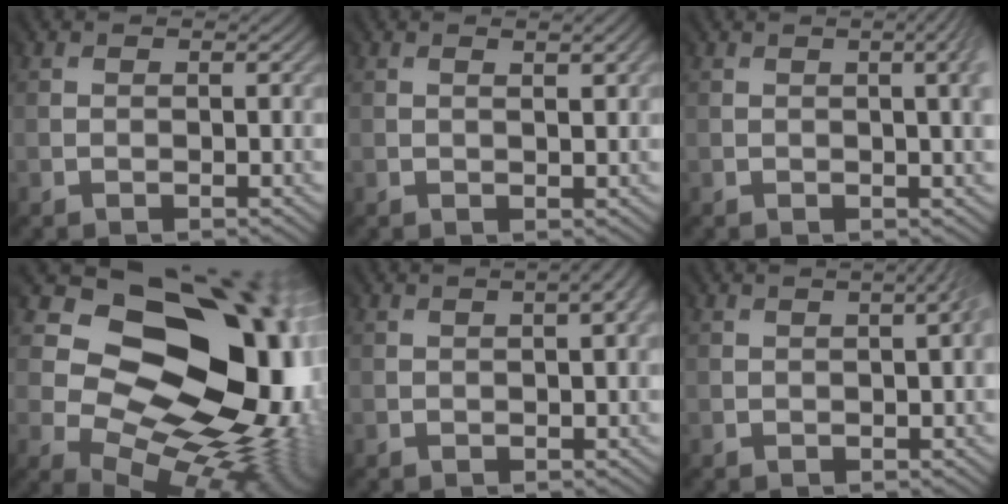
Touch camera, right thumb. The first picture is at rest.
{"total": 0.8, "force": [0.2, 0.1, 0.7], "torque": [-0.009, 0.001, 0.009]}
{"total": 4.5, "force": [-0.1, 1.2, 4.3], "torque": [-0.020, 0.013, -0.007]}
{"total": 18.9, "force": [1.9, 14.5, 11.8], "torque": [-0.150, -0.009, 0.061]}
{"total": 2.2, "force": [-0.2, 0.4, 2.2], "torque": [-0.012, 0.009, -0.007]}
{"total": 1.8, "force": [-0.4, 0.1, 1.8], "torque": [-0.004, 0.012, -0.013]}